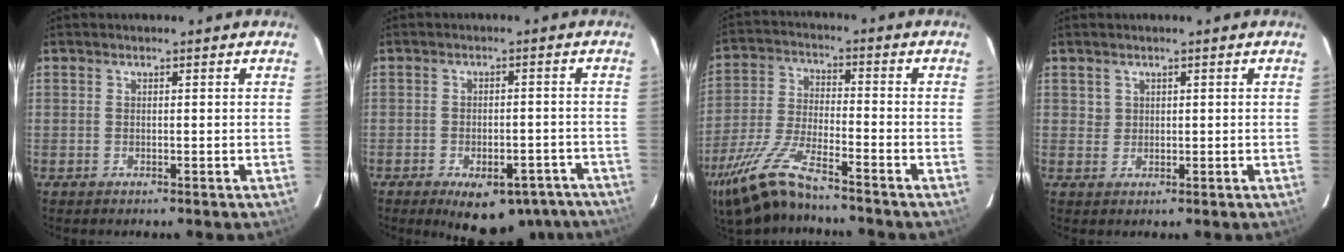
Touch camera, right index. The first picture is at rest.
{"total": 15.2, "force": [-11.2, 7.1, 7.5], "torque": [-0.120, 0.009, -0.127]}
{"total": 13.6, "force": [-10.6, 2.5, 8.1], "torque": [-0.178, -0.019, -0.207]}
{"total": 1.5, "force": [0.7, 1.3, 0.0], "torque": [0.008, 0.007, 0.013]}